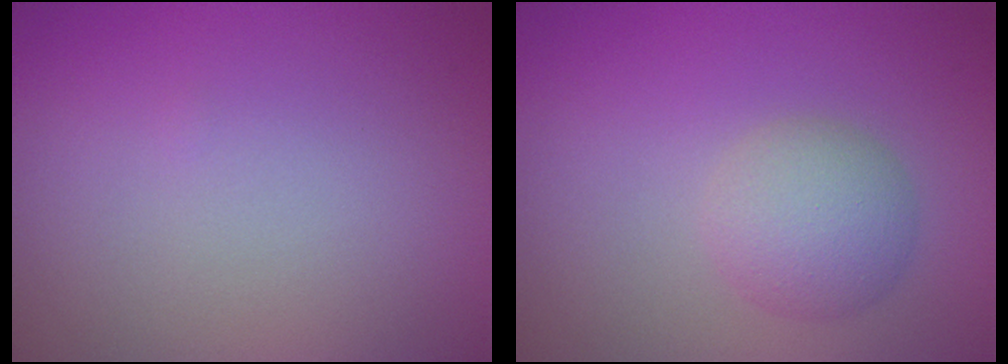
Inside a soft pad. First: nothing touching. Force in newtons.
{"total": 3.3, "press": 3.3, "slide": 0.0}